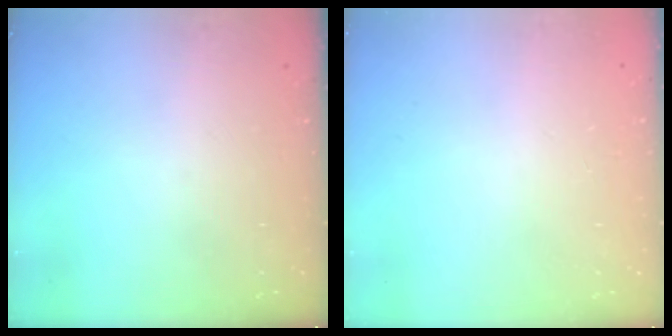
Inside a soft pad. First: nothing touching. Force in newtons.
{"total": 2.4, "press": 2.4, "slide": 0.2}